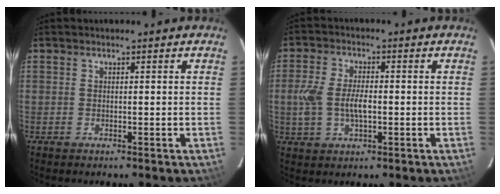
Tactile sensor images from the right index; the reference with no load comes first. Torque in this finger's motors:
{"motor_torque": [0.22, 0.00, 0.18, 0.09]}